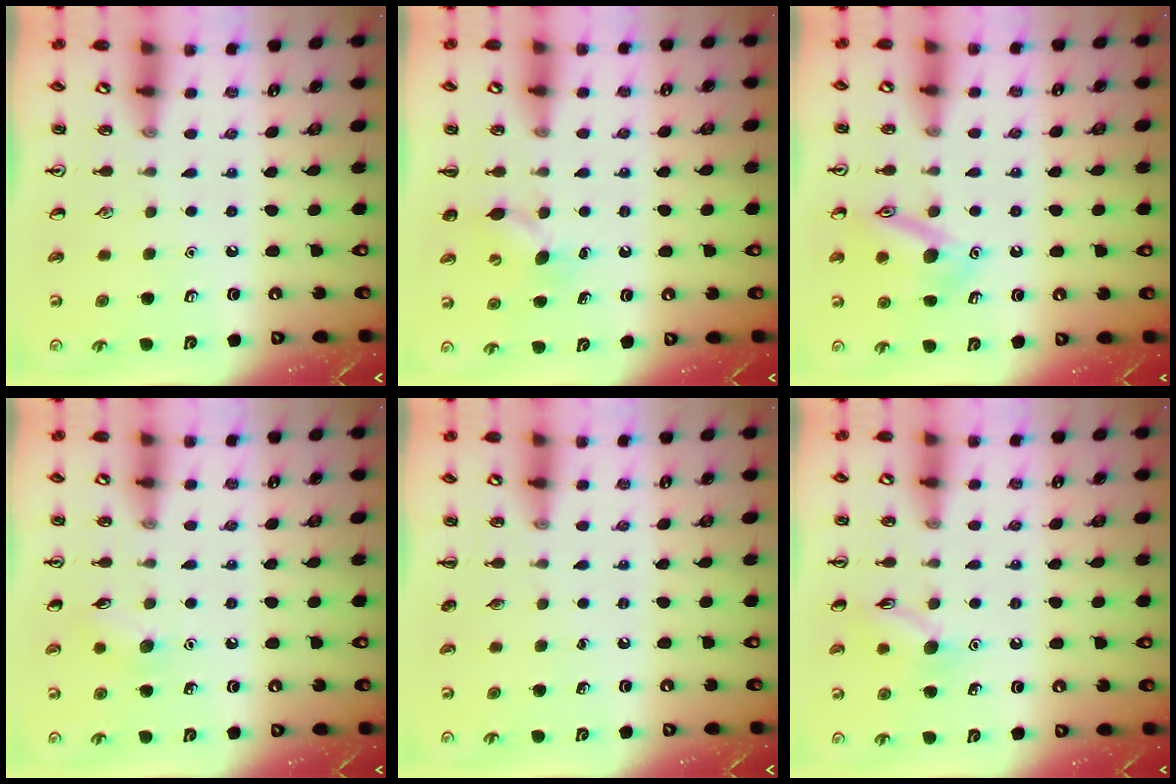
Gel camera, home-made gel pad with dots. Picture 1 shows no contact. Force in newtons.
{"total": 5.4, "press": 5.2, "slide": 1.6}
{"total": 14.0, "press": 13.9, "slide": 1.1}
{"total": 5.9, "press": 5.6, "slide": 1.9}
{"total": 0.0}
{"total": 9.1, "press": 9.1, "slide": 0.6}